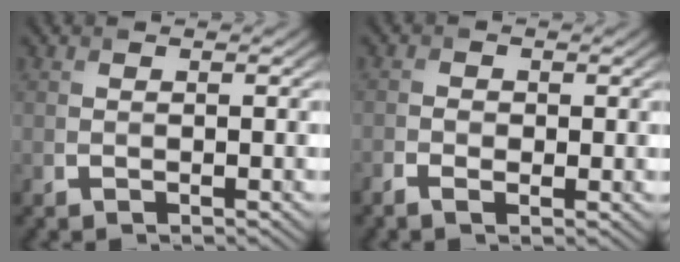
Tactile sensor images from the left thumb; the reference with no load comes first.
{"total": 2.3, "force": [-0.9, 1.5, 1.5], "torque": [-0.037, -0.004, -0.019]}